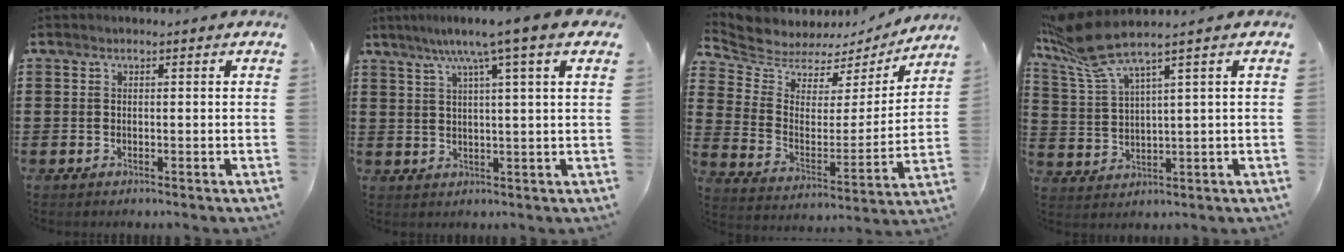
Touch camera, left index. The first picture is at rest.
{"total": 7.2, "force": [4.2, -0.2, 5.8], "torque": [-0.125, 0.000, 0.066]}
{"total": 5.4, "force": [5.0, 2.0, -0.1], "torque": [-0.039, -0.040, 0.083]}
{"total": 6.7, "force": [4.8, 0.7, 4.7], "torque": [-0.126, -0.027, 0.079]}